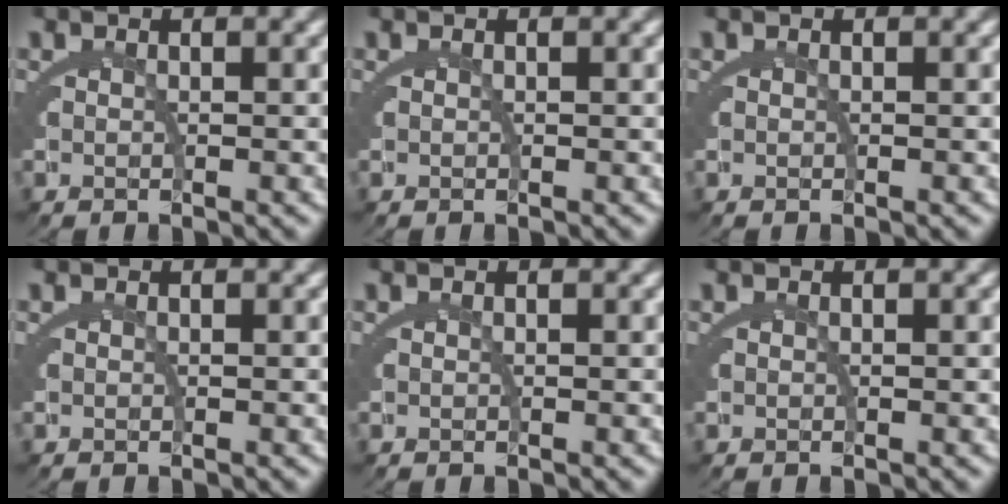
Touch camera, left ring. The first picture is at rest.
{"total": 0.0}
{"total": 0.0}
{"total": 0.0}
{"total": 0.0}
{"total": 0.0}